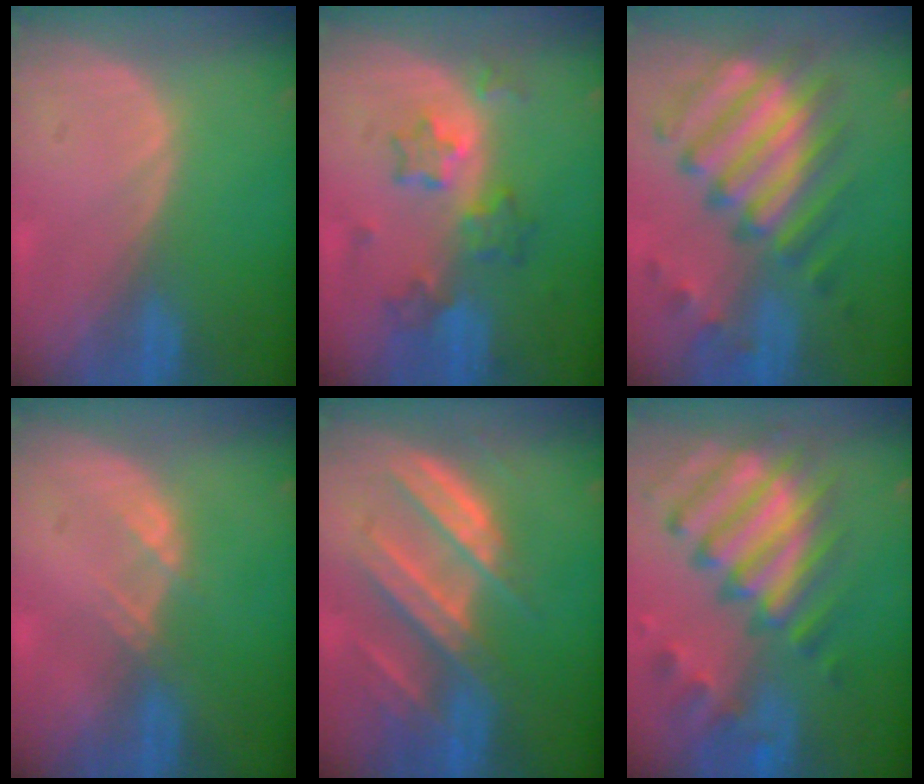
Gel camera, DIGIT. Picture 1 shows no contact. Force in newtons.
{"total": 7.0, "press": 6.2, "slide": 3.2}
{"total": 11.3, "press": 10.6, "slide": 3.9}
{"total": 1.5, "press": 1.4, "slide": 0.2}
{"total": 8.8, "press": 8.0, "slide": 3.6}
{"total": 12.4, "press": 10.7, "slide": 6.2}